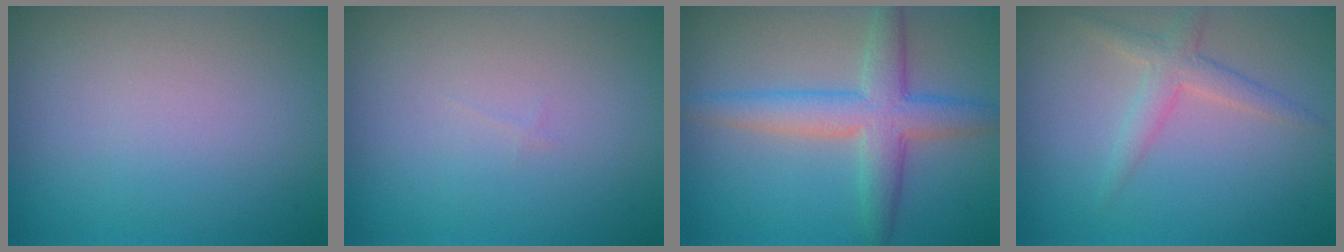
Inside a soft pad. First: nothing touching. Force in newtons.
{"total": 0.0}
{"total": 5.0, "press": 5.0, "slide": 0.2}
{"total": 2.4, "press": 2.4, "slide": 0.1}